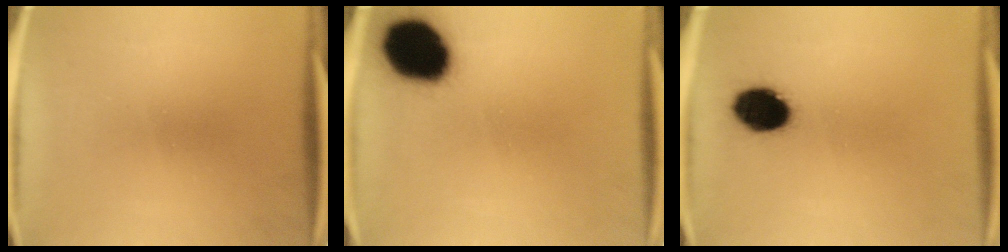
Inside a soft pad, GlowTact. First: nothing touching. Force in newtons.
{"total": 17.2}
{"total": 10.2}